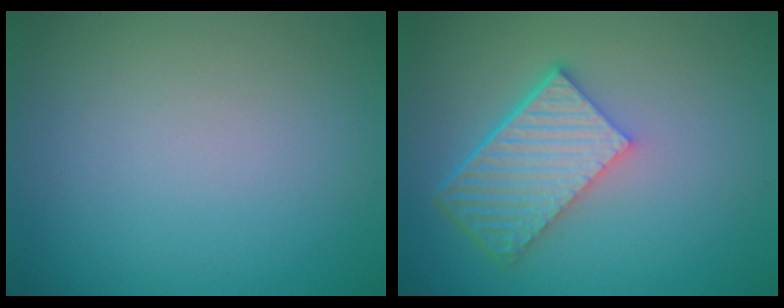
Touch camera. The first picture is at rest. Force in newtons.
{"total": 6.7, "press": 4.8, "slide": 4.6}